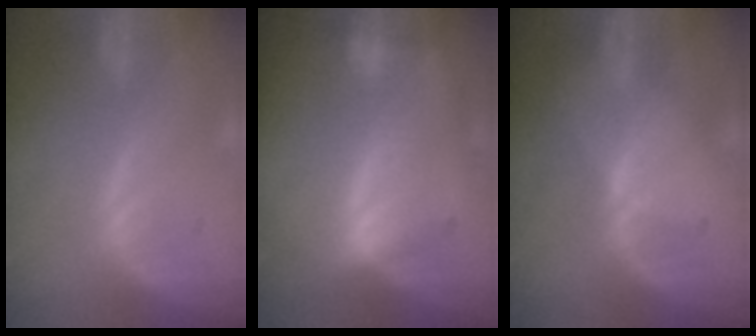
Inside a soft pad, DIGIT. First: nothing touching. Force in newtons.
{"total": 7.2, "press": 6.3, "slide": 3.5}
{"total": 1.4, "press": 0.9, "slide": 1.1}